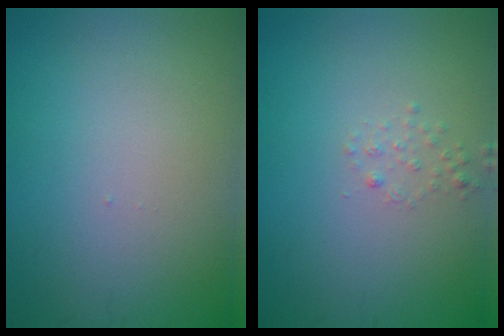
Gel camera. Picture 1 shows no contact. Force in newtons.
{"total": 0.8, "press": 0.8, "slide": 0.1}